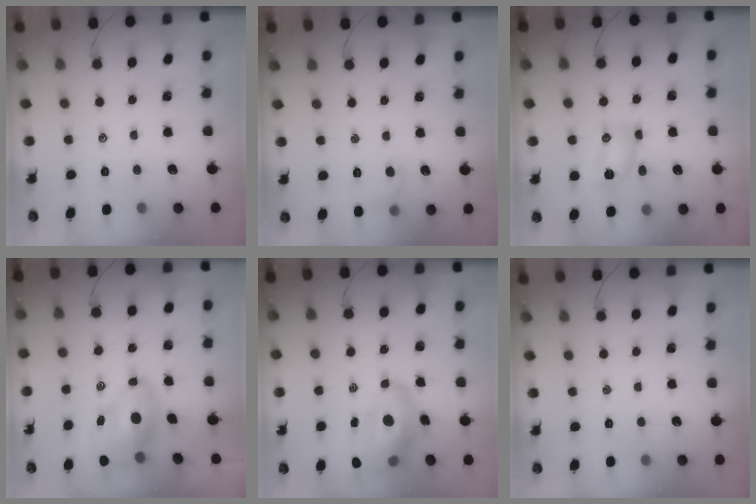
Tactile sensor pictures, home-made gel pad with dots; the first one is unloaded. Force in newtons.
{"total": 5.4, "press": 5.3, "slide": 1.3}
{"total": 6.0, "press": 5.9, "slide": 1.4}
{"total": 11.1, "press": 10.6, "slide": 3.5}
{"total": 14.6, "press": 14.0, "slide": 4.0}
{"total": 0.0}